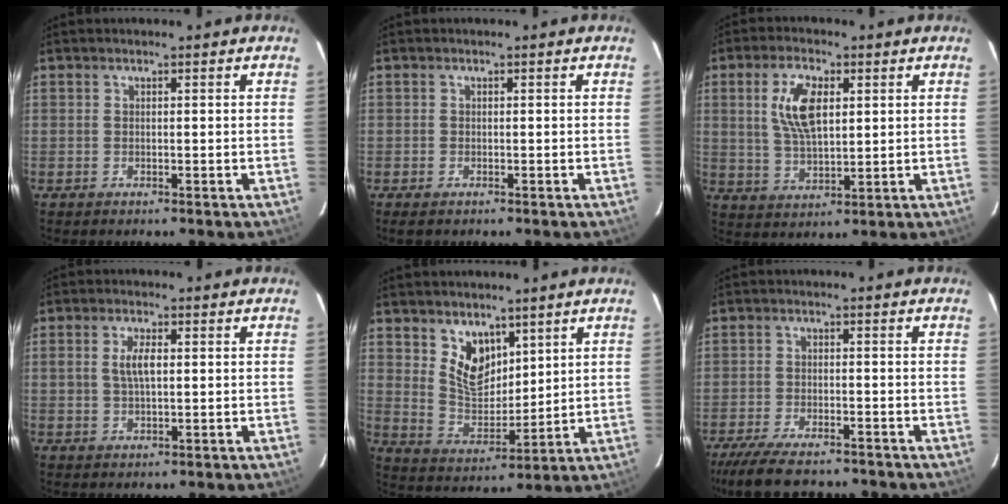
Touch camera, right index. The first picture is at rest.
{"total": 1.1, "force": [-0.8, 0.7, 0.4], "torque": [-0.009, -0.004, -0.017]}
{"total": 9.1, "force": [2.5, 4.3, 7.6], "torque": [-0.147, 0.008, 0.052]}
{"total": 4.0, "force": [0.6, 1.7, 3.6], "torque": [-0.070, 0.005, 0.014]}
{"total": 8.6, "force": [5.0, 5.5, 4.4], "torque": [-0.073, 0.001, 0.106]}
{"total": 13.4, "force": [-11.6, 3.4, 5.8], "torque": [-0.136, -0.026, -0.190]}